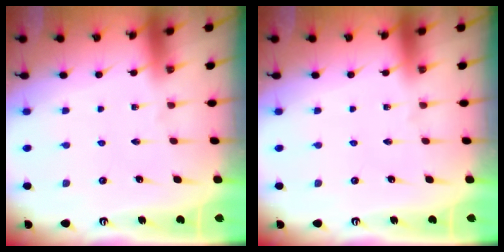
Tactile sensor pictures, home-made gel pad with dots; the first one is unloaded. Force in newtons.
{"total": 0.0}